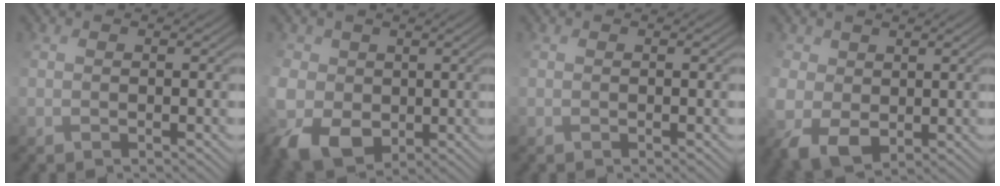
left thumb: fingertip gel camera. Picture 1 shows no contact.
{"total": 8.7, "force": [-0.9, 7.2, 4.9], "torque": [-0.143, -0.021, -0.021]}
{"total": 0.0}
{"total": 6.0, "force": [0.5, 5.0, 3.3], "torque": [-0.106, -0.016, 0.008]}